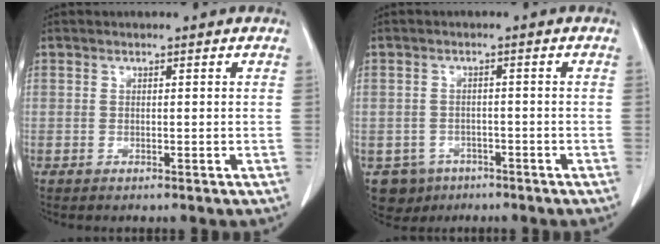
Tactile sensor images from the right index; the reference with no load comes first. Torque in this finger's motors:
{"motor_torque": [-0.16, -0.09, -0.48, -0.11]}